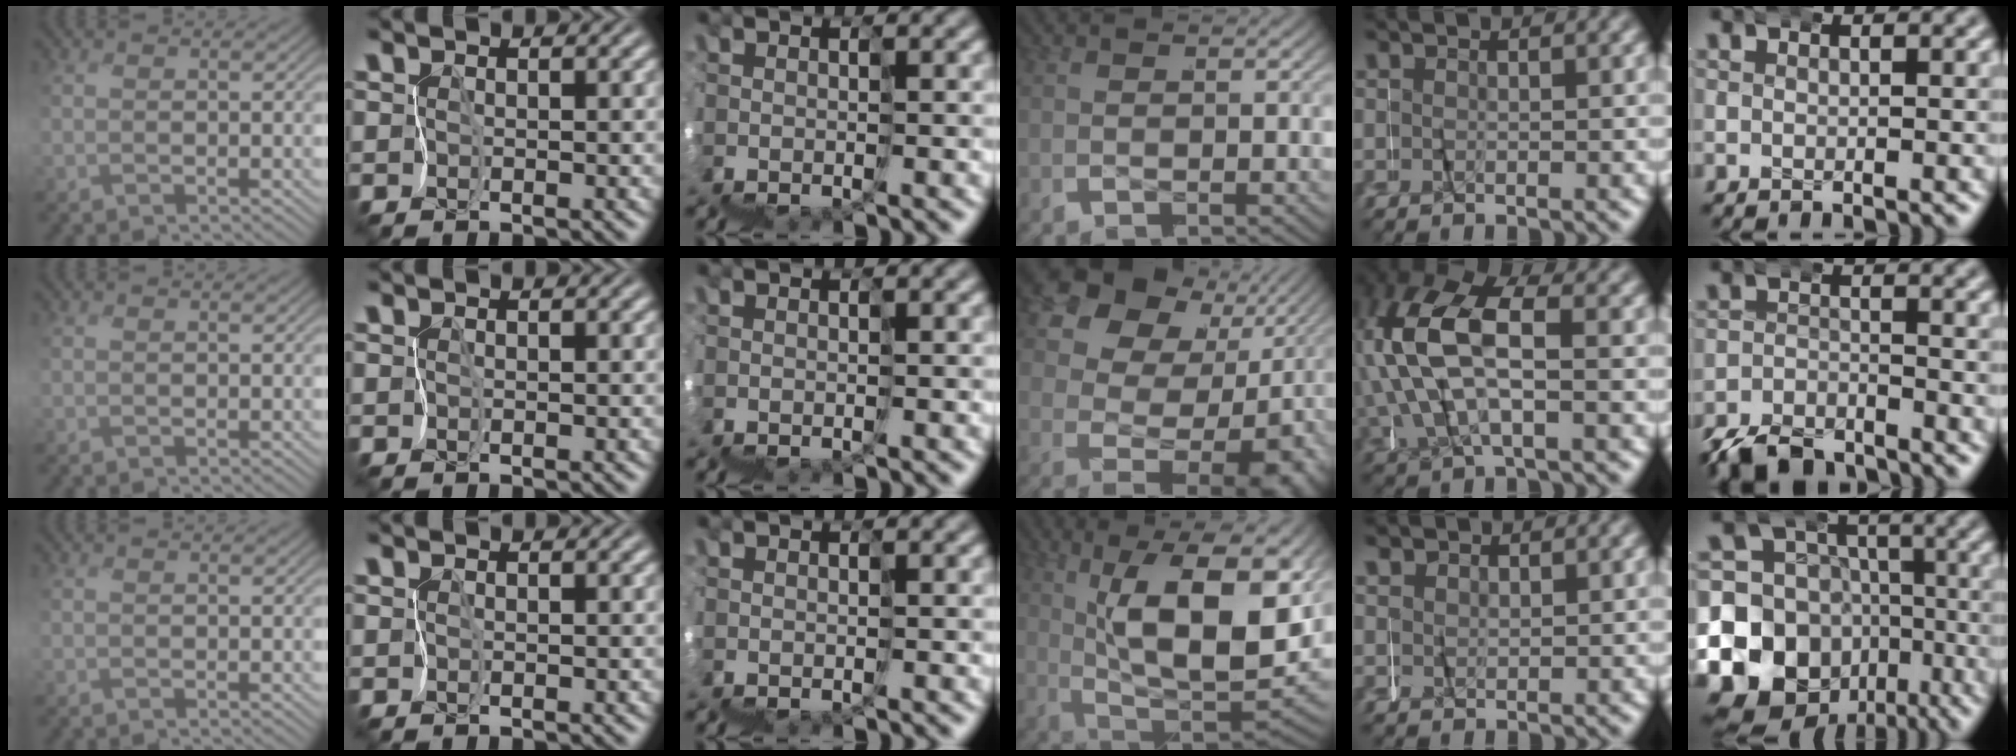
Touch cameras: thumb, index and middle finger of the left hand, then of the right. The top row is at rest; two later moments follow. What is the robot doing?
{"motion": "wrap", "object": "netting"}